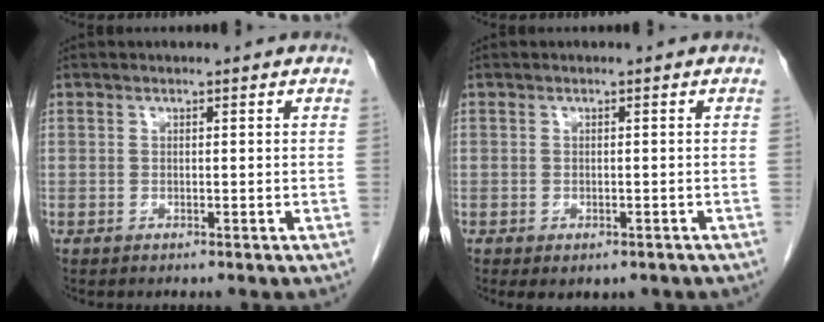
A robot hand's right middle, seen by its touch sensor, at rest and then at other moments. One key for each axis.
{"total": 3.6, "fx": -2.5, "fy": 1.9, "fz": 1.8, "tx": -0.018, "ty": -0.005, "tz": -0.026}